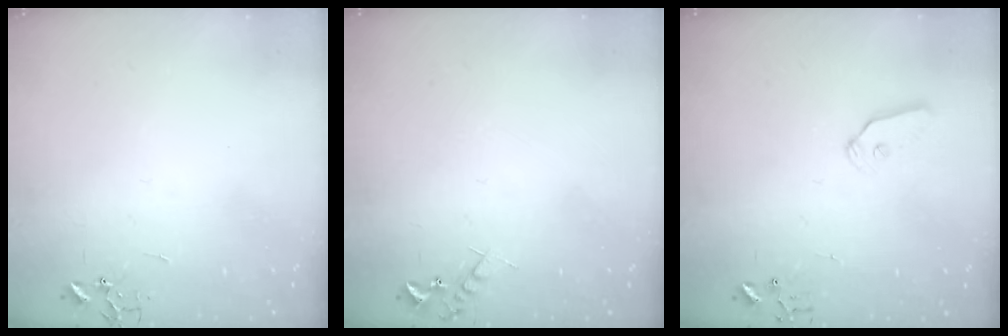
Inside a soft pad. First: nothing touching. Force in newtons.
{"total": 6.1, "press": 6.0, "slide": 0.9}
{"total": 6.3, "press": 6.3, "slide": 0.1}